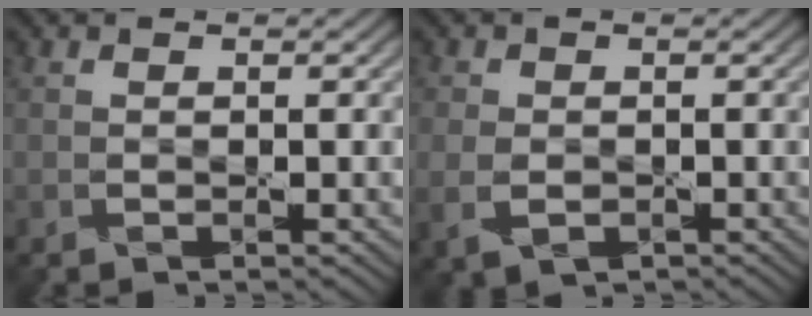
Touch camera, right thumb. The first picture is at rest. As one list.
[{"total": 3.4, "force": [-1.1, 2.4, 2.1], "torque": [-0.060, -0.011, -0.020]}]